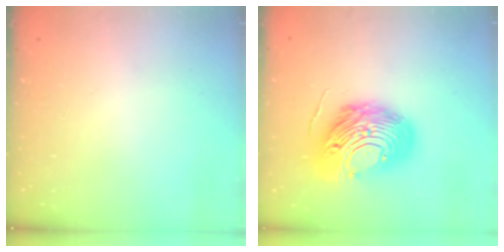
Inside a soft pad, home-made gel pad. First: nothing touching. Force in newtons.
{"total": 17.6, "press": 17.5, "slide": 2.2}